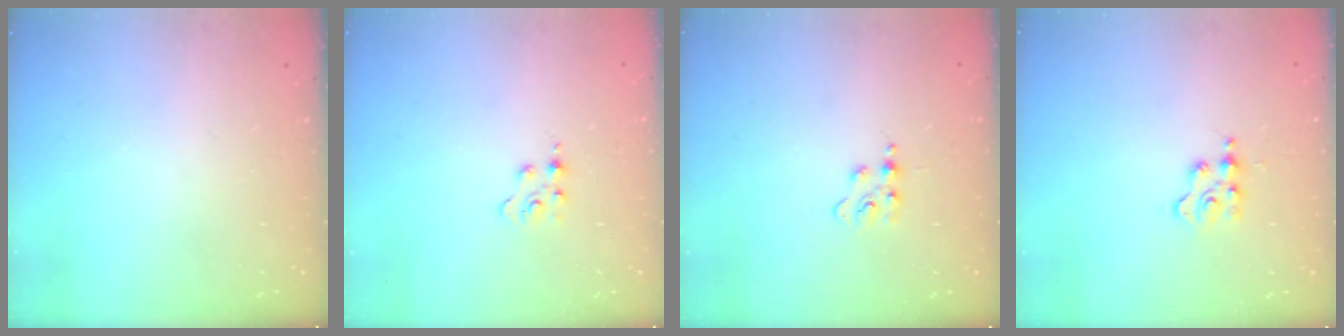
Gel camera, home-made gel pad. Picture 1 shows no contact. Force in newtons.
{"total": 2.3, "press": 2.3, "slide": 0.4}
{"total": 3.9, "press": 3.9, "slide": 0.5}
{"total": 2.3, "press": 2.2, "slide": 0.5}